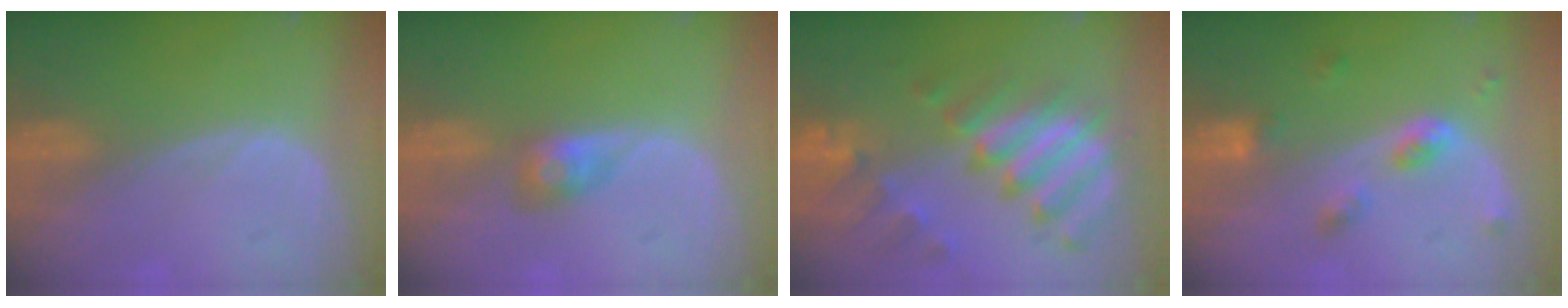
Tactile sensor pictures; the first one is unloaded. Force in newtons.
{"total": 3.1, "press": 2.7, "slide": 1.5}
{"total": 11.6, "press": 10.0, "slide": 6.0}
{"total": 4.8, "press": 4.4, "slide": 1.8}